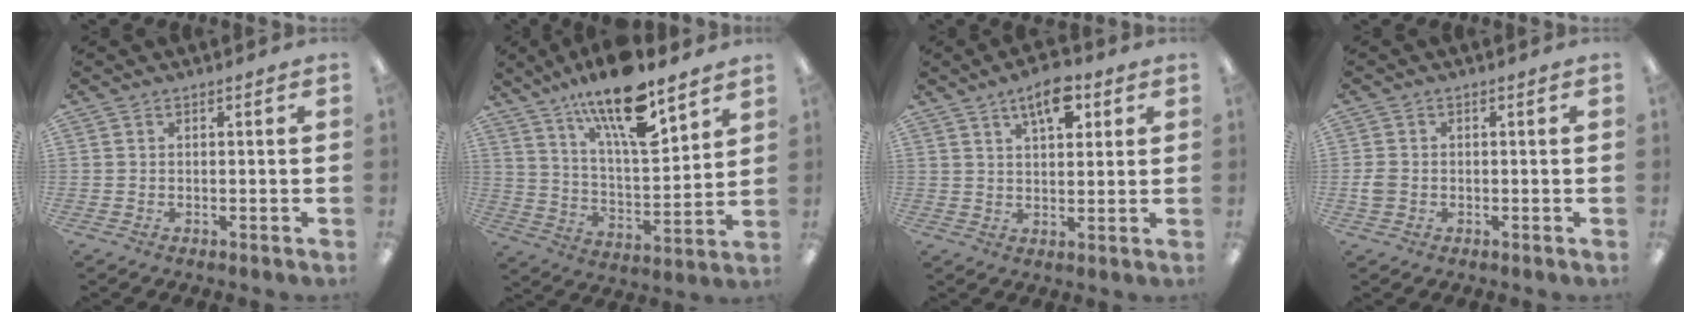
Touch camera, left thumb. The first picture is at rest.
{"total": 18.5, "force": [13.1, 5.5, 11.9], "torque": [-0.203, -0.075, 0.216]}
{"total": 8.6, "force": [4.7, 3.9, 6.1], "torque": [-0.087, -0.016, 0.077]}
{"total": 2.5, "force": [-0.5, 2.0, 1.4], "torque": [-0.024, 0.005, -0.008]}